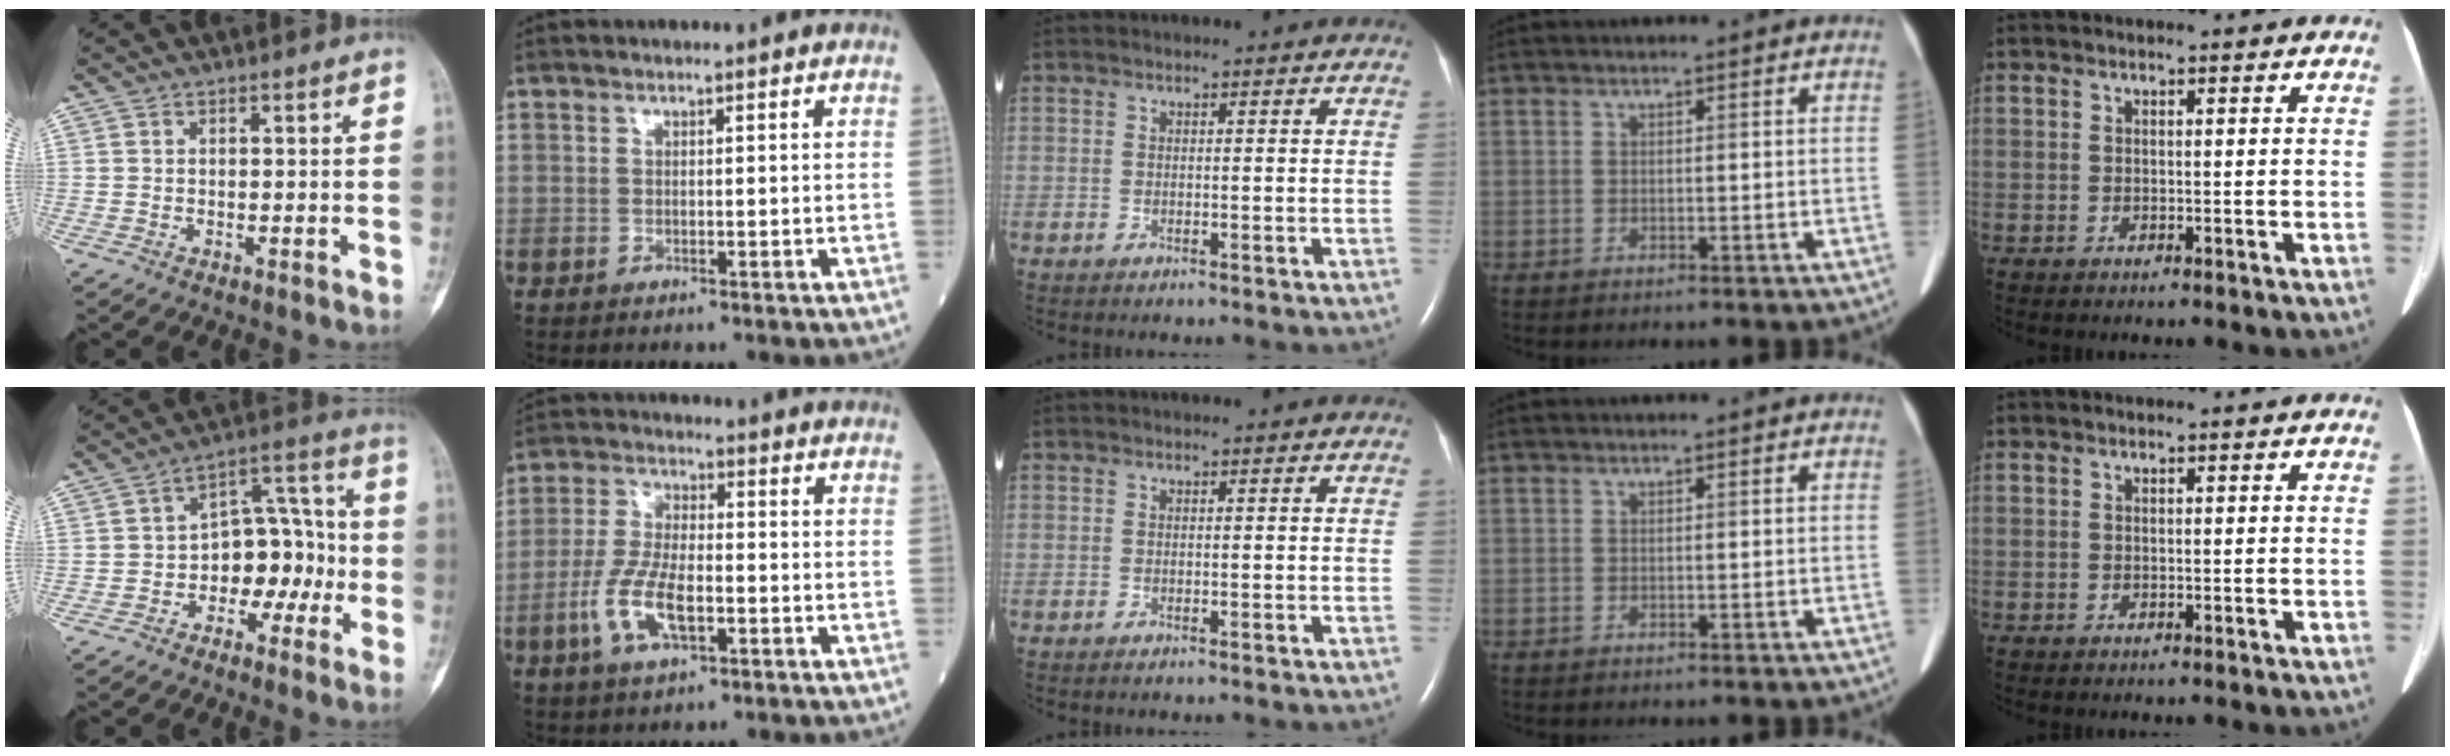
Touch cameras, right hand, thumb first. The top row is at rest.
{"thumb": {"total": 10.9, "force": [-2.8, 7.3, 7.5], "torque": [-0.070, 0.052, -0.051]}, "index": {"total": 9.3, "force": [-3.2, 3.3, 8.1], "torque": [-0.176, -0.001, -0.061]}}